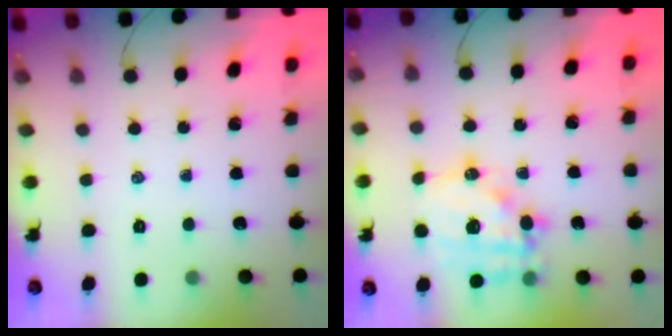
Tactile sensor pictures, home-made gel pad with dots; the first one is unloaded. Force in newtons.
{"total": 15.6, "press": 15.2, "slide": 3.8}